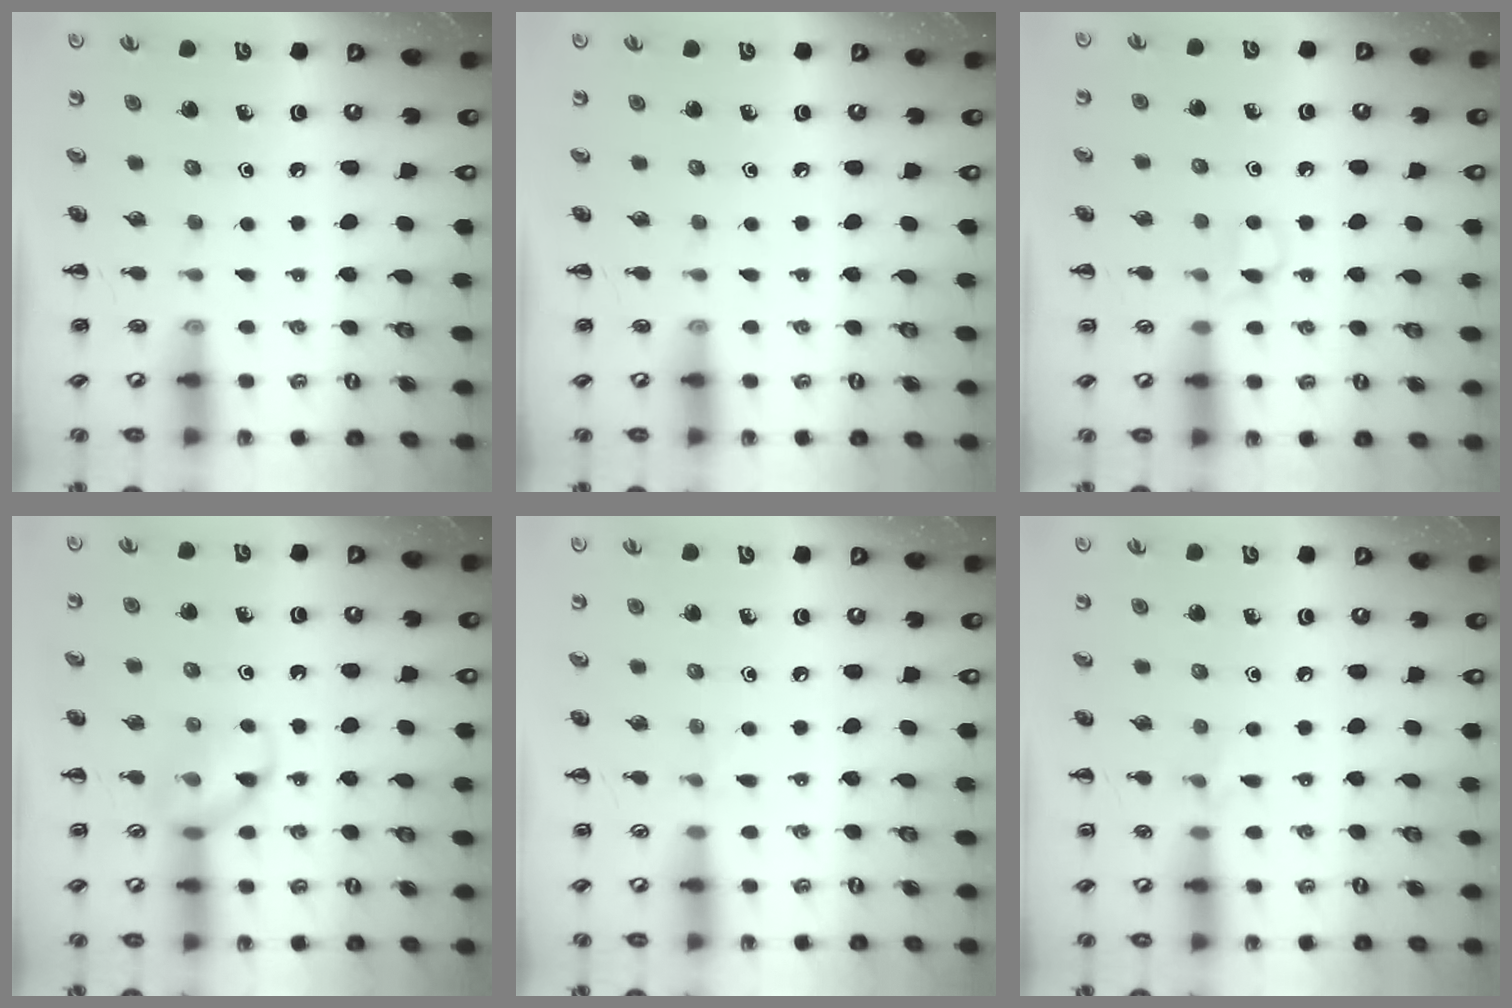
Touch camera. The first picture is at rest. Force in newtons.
{"total": 0.0}
{"total": 3.6, "press": 3.3, "slide": 1.3}
{"total": 10.2, "press": 10.2, "slide": 0.9}
{"total": 2.8, "press": 2.5, "slide": 1.1}
{"total": 4.7, "press": 4.4, "slide": 1.6}